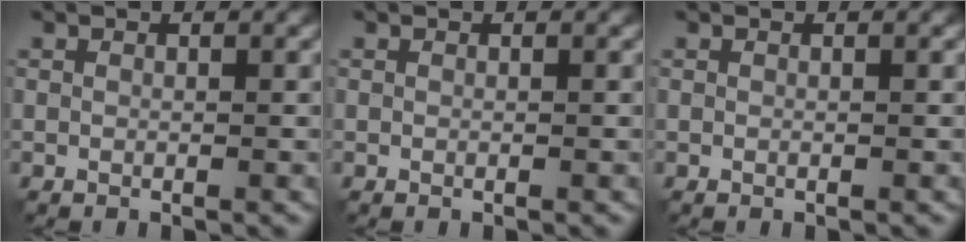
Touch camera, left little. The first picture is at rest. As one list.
[{"total": 0.0}, {"total": 0.0}]